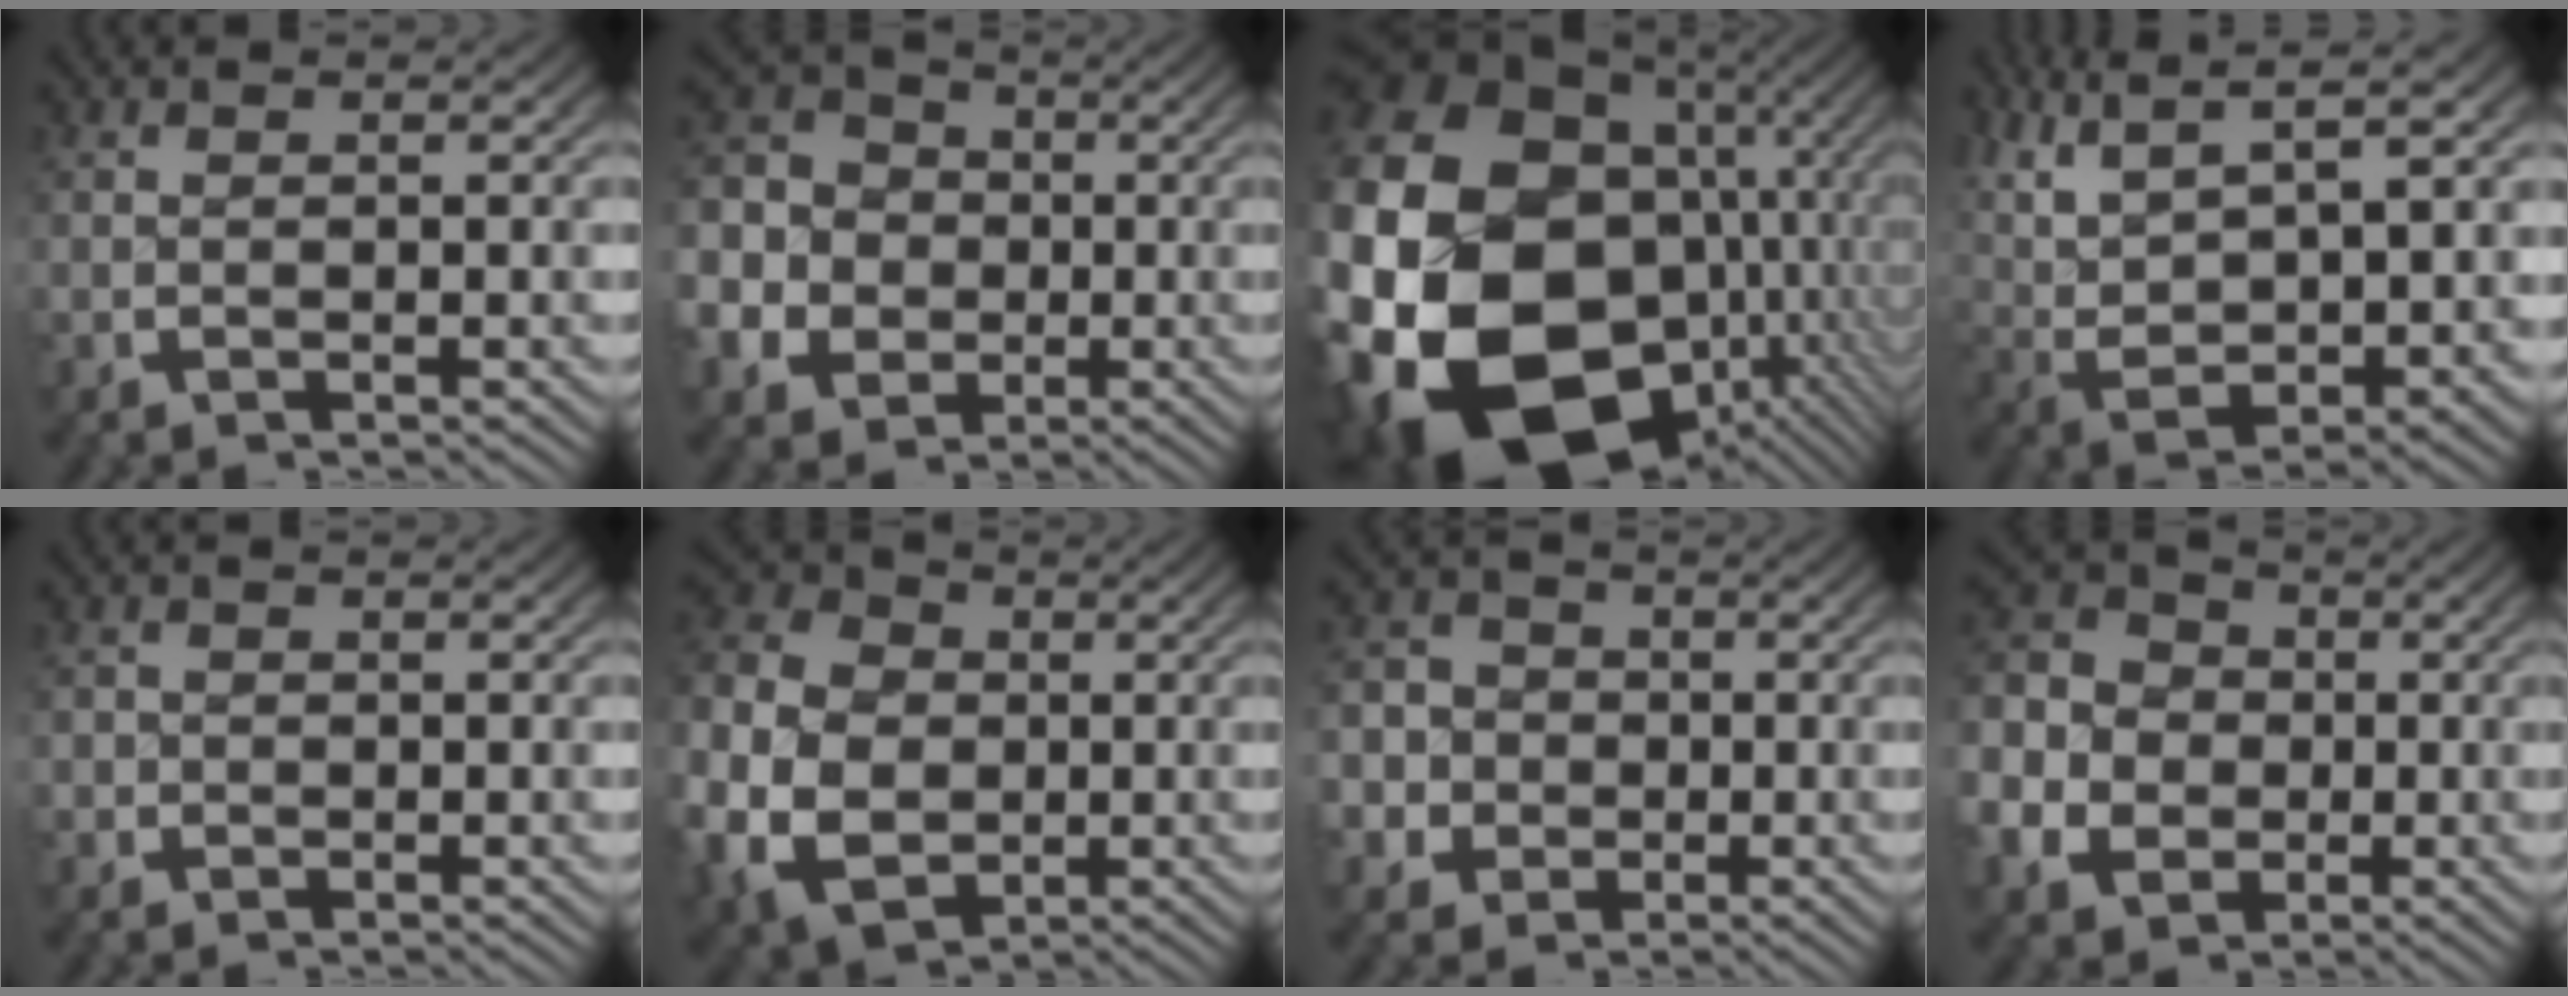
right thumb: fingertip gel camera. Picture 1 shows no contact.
{"total": 13.6, "force": [0.3, 11.7, 6.8], "torque": [-0.159, -0.033, 0.004]}
{"total": 30.2, "force": [-5.3, 22.0, 19.9], "torque": [-0.401, -0.097, -0.047]}
{"total": 12.4, "force": [2.0, 8.3, 9.0], "torque": [-0.204, -0.035, 0.050]}
{"total": 0.7, "force": [-0.2, 0.7, -0.1], "torque": [0.006, -0.001, -0.008]}
{"total": 13.9, "force": [-0.6, 10.8, 8.6], "torque": [-0.194, -0.035, 0.003]}
{"total": 9.6, "force": [-1.7, 8.8, 3.4], "torque": [-0.084, -0.029, -0.030]}
{"total": 12.0, "force": [0.9, 10.0, 6.6], "torque": [-0.146, -0.016, 0.012]}